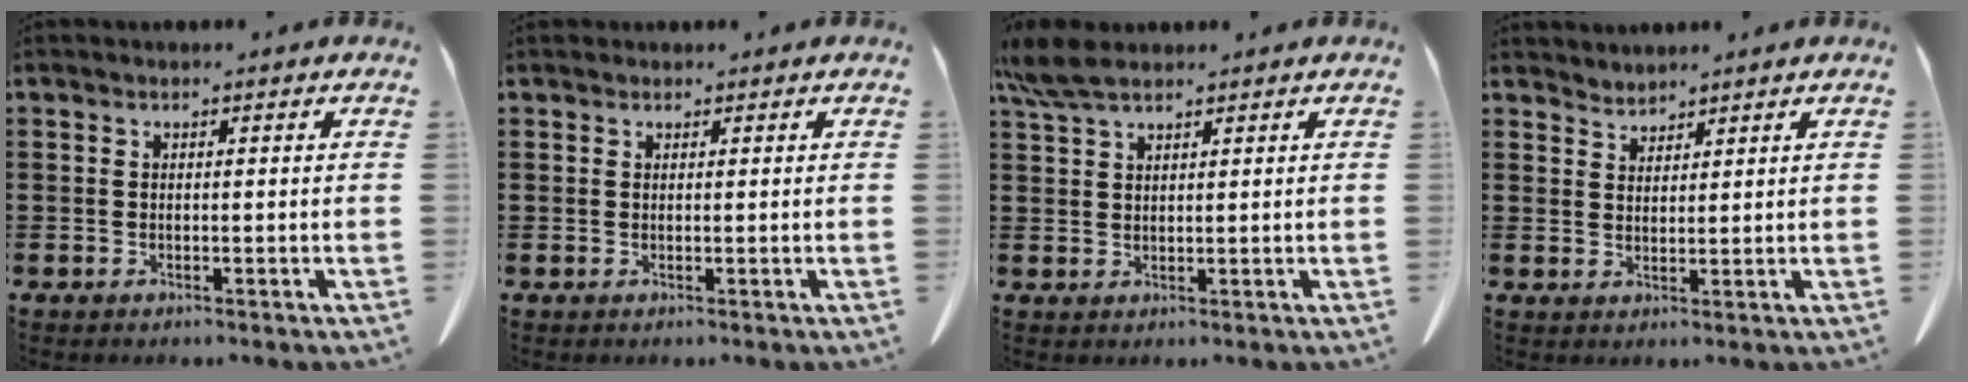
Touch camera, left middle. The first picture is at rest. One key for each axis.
{"total": 0.6, "fx": 0.6, "fy": 0.3, "fz": 0.0, "tx": -0.002, "ty": 0.001, "tz": 0.011}
{"total": 4.9, "fx": 3.6, "fy": 1.2, "fz": 3.0, "tx": -0.076, "ty": -0.001, "tz": 0.066}
{"total": 2.2, "fx": 2.2, "fy": 0.0, "fz": -0.4, "tx": 0.001, "ty": -0.007, "tz": 0.042}